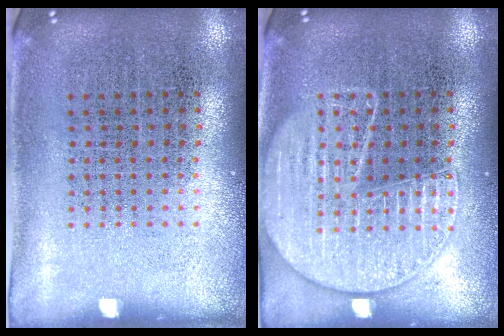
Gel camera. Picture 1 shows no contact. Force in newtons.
{"total": 3.1, "press": 3.1, "slide": 0.4}